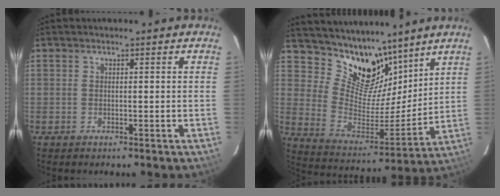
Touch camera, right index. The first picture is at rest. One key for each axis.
{"total": 14.5, "fx": 11.4, "fy": 7.2, "fz": 5.4, "tx": -0.103, "ty": -0.019, "tz": 0.211}